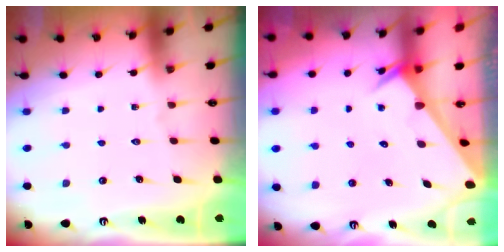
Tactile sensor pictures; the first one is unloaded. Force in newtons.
{"total": 2.0, "press": 2.0, "slide": 0.1}